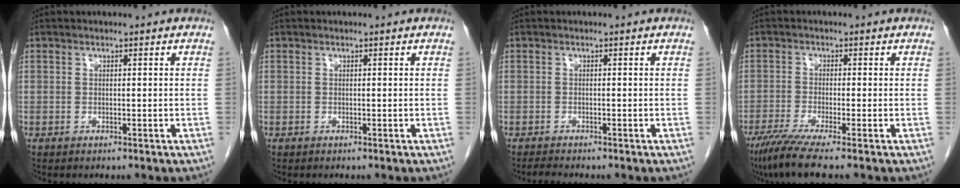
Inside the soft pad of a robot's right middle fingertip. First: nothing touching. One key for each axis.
{"total": 0.0}
{"total": 1.3, "fx": -1.2, "fy": -0.2, "fz": 0.4, "tx": -0.019, "ty": -0.009, "tz": -0.022}
{"total": 6.3, "fx": -4.8, "fy": -0.7, "fz": 4.1, "tx": -0.070, "ty": -0.022, "tz": -0.087}